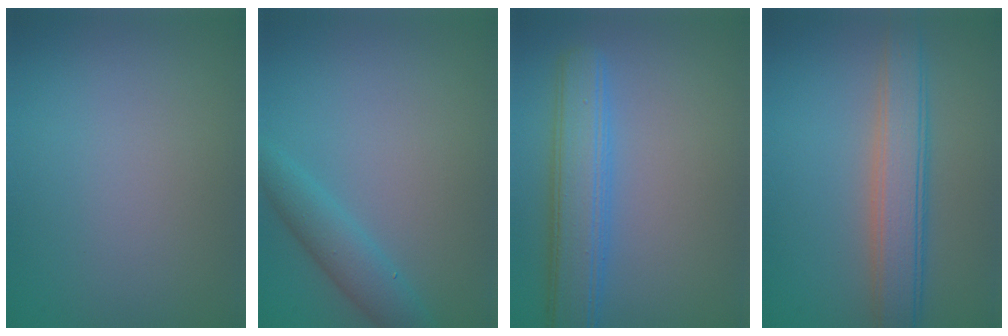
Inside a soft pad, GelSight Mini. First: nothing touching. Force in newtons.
{"total": 2.9, "press": 2.9, "slide": 0.2}
{"total": 5.1, "press": 5.1, "slide": 0.2}
{"total": 4.7, "press": 4.7, "slide": 0.2}